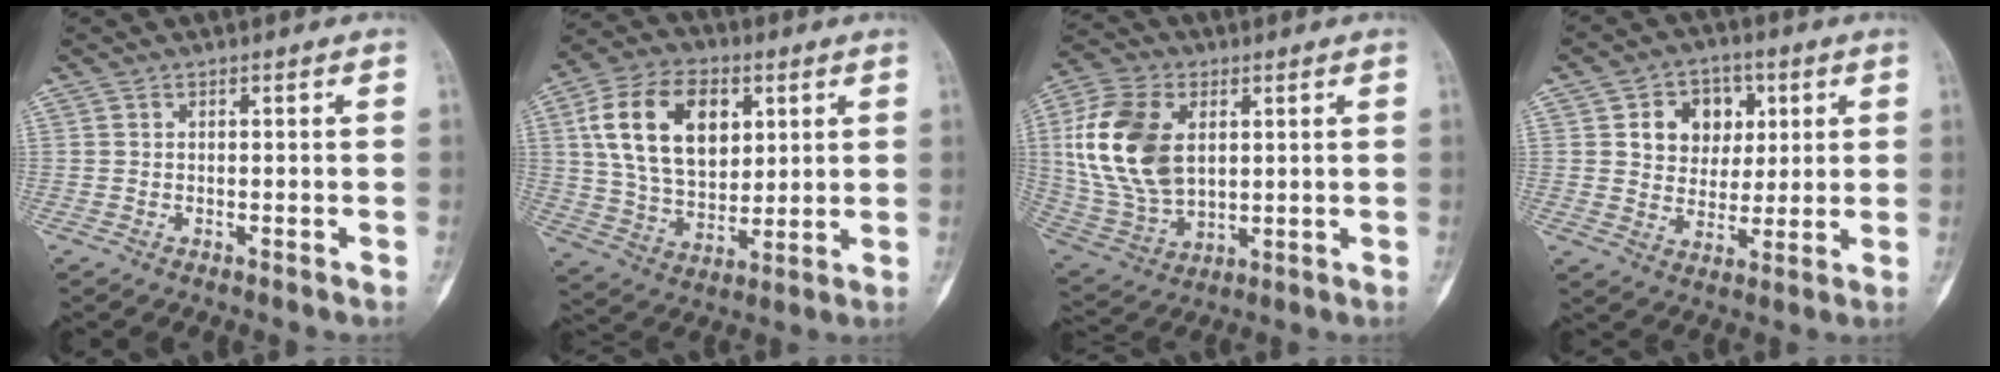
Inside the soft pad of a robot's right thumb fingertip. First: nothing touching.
{"total": 18.6, "force": [5.6, 12.0, 13.1], "torque": [-0.206, -0.009, 0.107]}
{"total": 18.3, "force": [3.5, 11.8, 13.5], "torque": [-0.268, -0.007, 0.076]}
{"total": 10.4, "force": [3.2, 8.5, 5.2], "torque": [-0.028, -0.006, 0.053]}